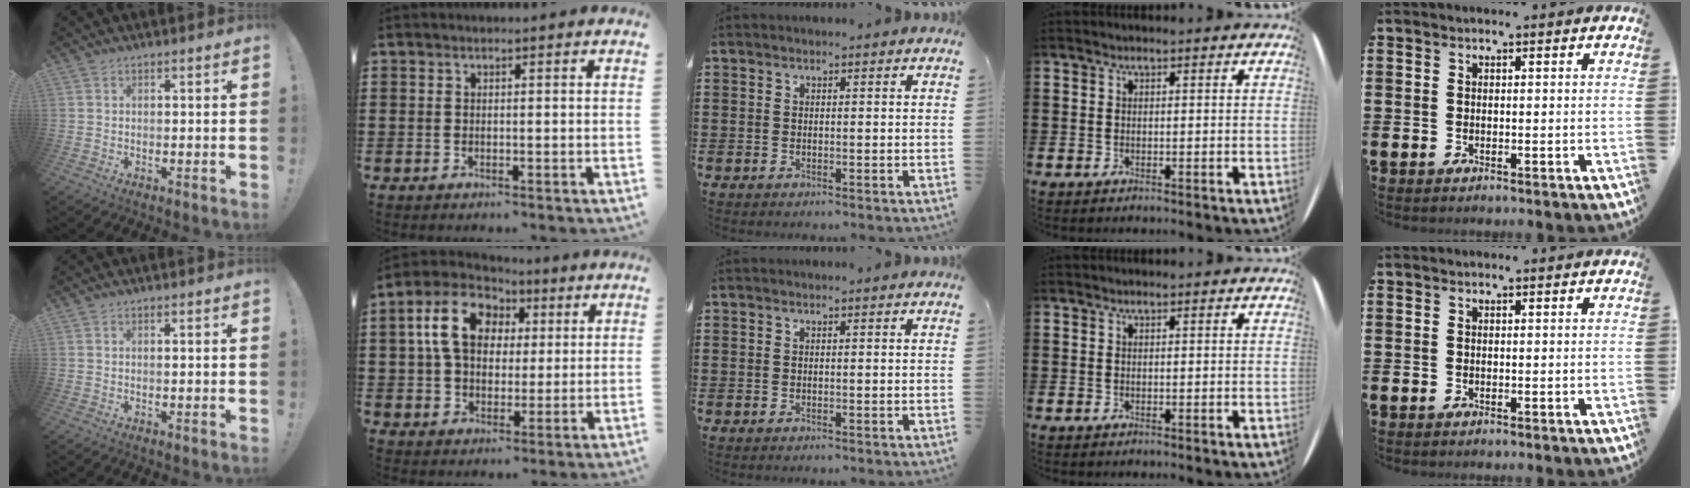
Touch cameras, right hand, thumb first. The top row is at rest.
{"index": {"total": 10.6, "force": [2.7, 8.0, 6.4], "torque": [-0.142, 0.018, 0.046]}}